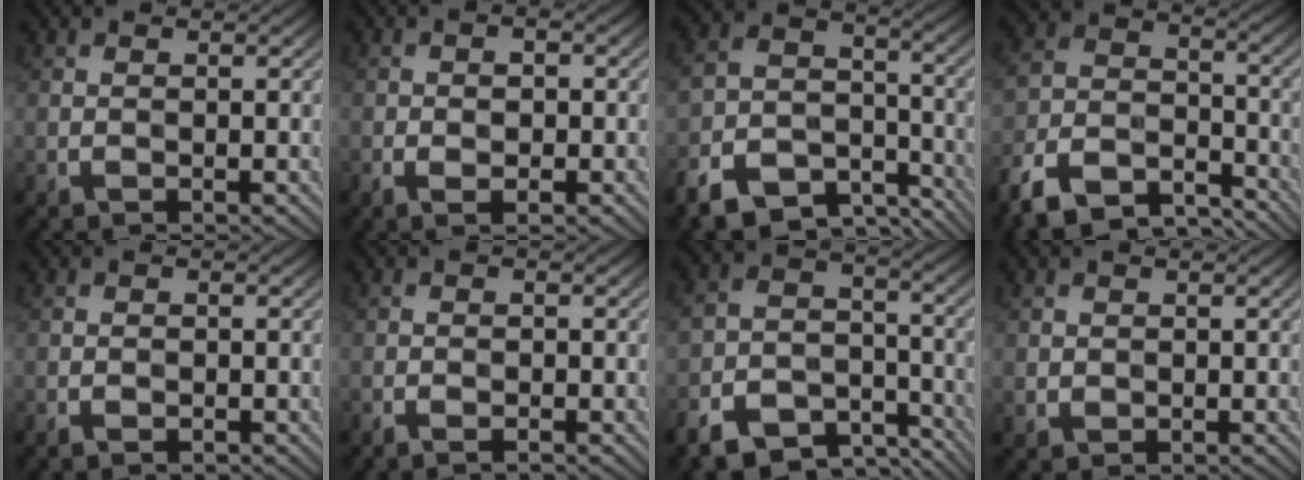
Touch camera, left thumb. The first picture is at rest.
{"total": 3.1, "force": [-0.9, 1.5, 2.6], "torque": [-0.043, -0.001, -0.014]}
{"total": 11.5, "force": [-7.5, 6.7, 5.7], "torque": [-0.116, -0.024, -0.139]}
{"total": 12.9, "force": [-9.5, 6.4, 5.9], "torque": [-0.143, -0.022, -0.176]}
{"total": 1.1, "force": [-0.7, 0.5, 0.6], "torque": [-0.009, -0.002, -0.012]}
{"total": 1.6, "force": [-1.1, 0.4, 1.1], "torque": [-0.018, 0.001, -0.020]}
{"total": 10.4, "force": [-6.9, 6.1, 4.8], "torque": [-0.096, -0.023, -0.126]}
{"total": 1.5, "force": [0.2, 1.4, 0.2], "torque": [-0.006, -0.007, 0.004]}